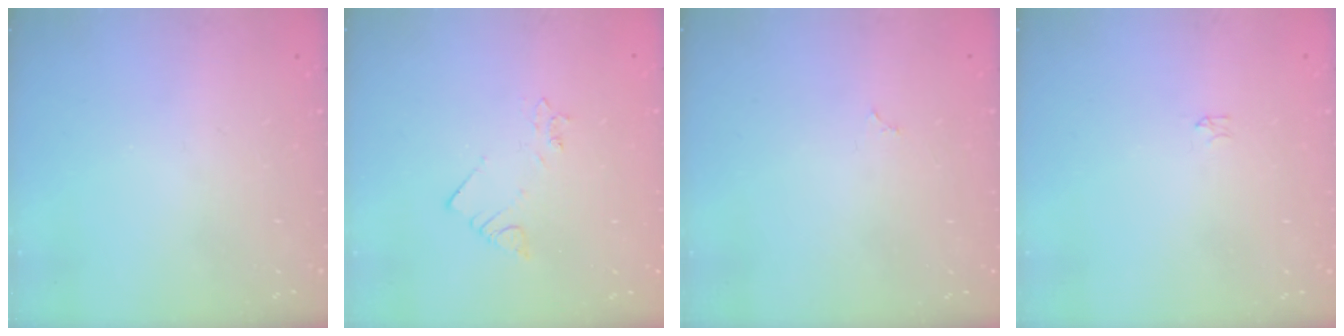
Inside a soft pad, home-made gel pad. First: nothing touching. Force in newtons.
{"total": 2.1, "press": 2.1, "slide": 0.4}
{"total": 1.8, "press": 1.8, "slide": 0.3}
{"total": 0.0}